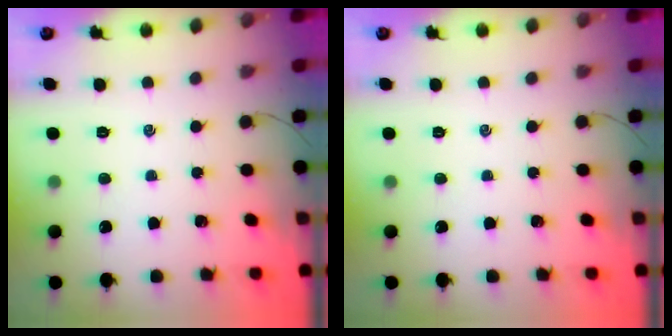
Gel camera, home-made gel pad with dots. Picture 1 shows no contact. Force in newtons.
{"total": 0.0}